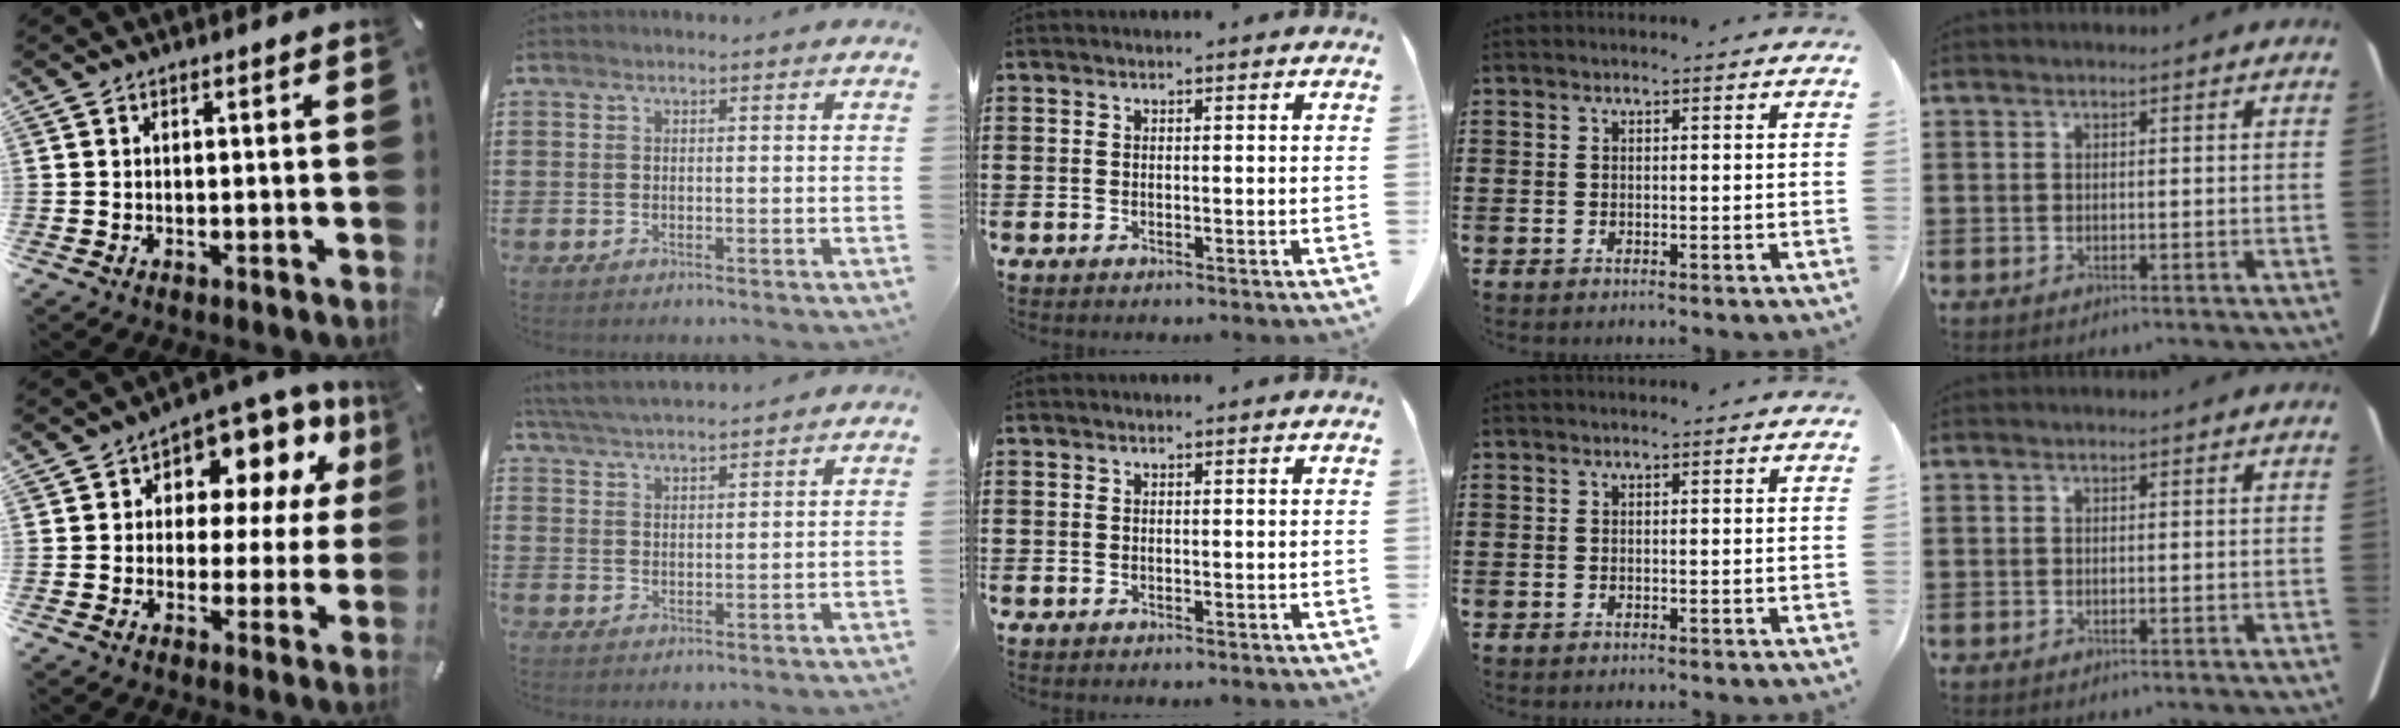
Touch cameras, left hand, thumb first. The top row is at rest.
{"thumb": {"total": 10.2, "force": [5.1, 6.8, 5.6], "torque": [-0.078, -0.047, 0.091]}, "index": {"total": 4.2, "force": [4.1, -0.2, 0.9], "torque": [-0.031, -0.013, 0.073]}}